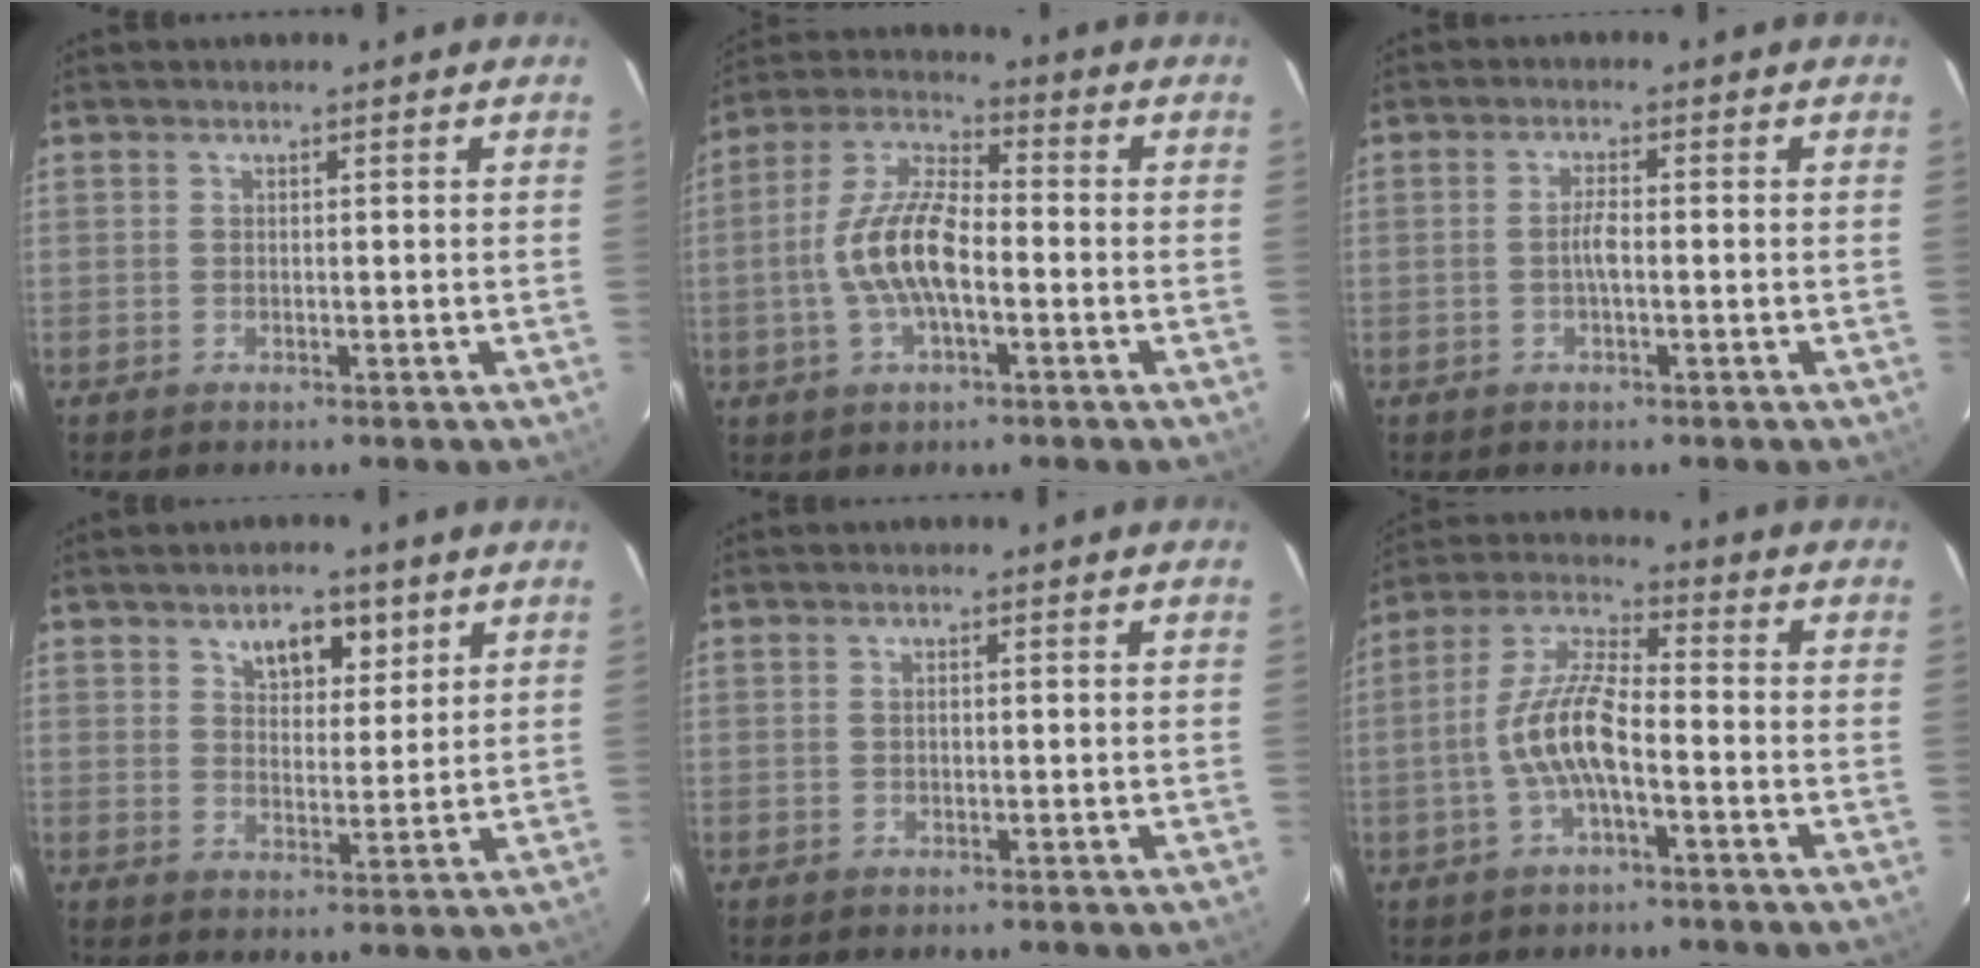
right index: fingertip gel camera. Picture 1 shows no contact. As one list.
[{"total": 11.7, "force": [-2.5, 4.6, 10.4], "torque": [-0.221, 0.010, -0.051]}, {"total": 2.4, "force": [-0.6, 0.4, 2.3], "torque": [-0.046, 0.003, -0.012]}, {"total": 6.5, "force": [3.9, 3.5, 3.9], "torque": [-0.054, 0.002, 0.062]}, {"total": 0.8, "force": [0.0, 0.6, 0.6], "torque": [-0.011, 0.003, 0.000]}, {"total": 10.0, "force": [-3.0, 3.0, 9.1], "torque": [-0.198, 0.010, -0.059]}]